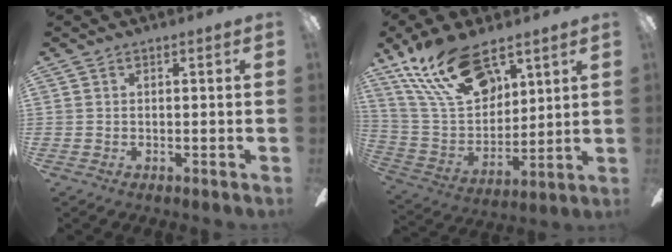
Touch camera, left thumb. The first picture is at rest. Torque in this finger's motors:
{"motor_torque": [0.28, 0.39, 1.55, -1.22, 0.35]}